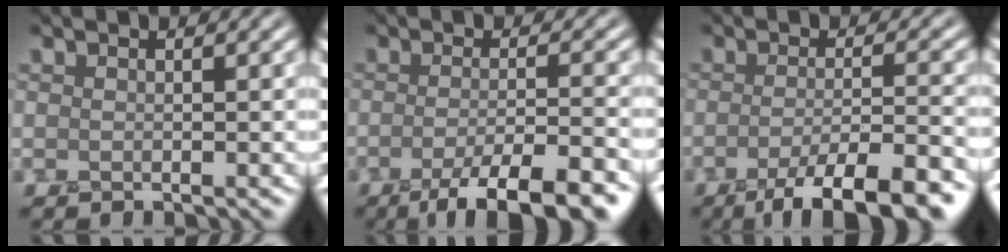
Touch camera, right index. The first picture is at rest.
{"total": 7.5, "force": [-4.3, 1.8, 5.9], "torque": [-0.083, -0.004, -0.071]}
{"total": 8.5, "force": [-4.9, 2.0, 6.6], "torque": [-0.092, -0.005, -0.081]}